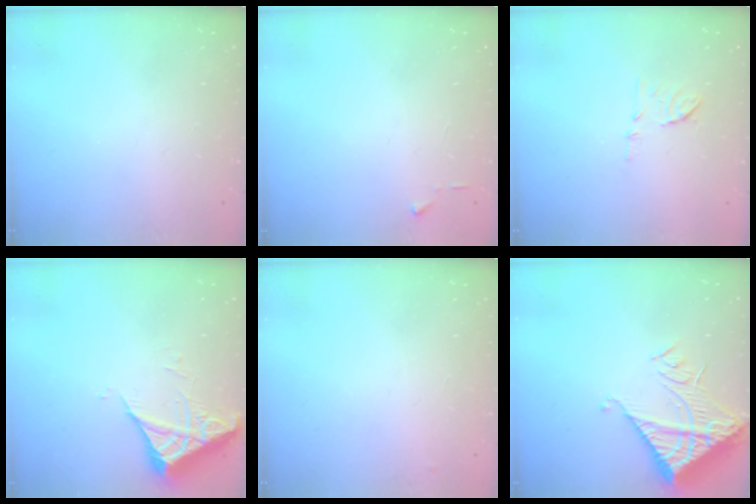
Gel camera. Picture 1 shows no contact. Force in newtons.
{"total": 3.0, "press": 2.9, "slide": 0.4}
{"total": 7.5, "press": 7.5, "slide": 0.8}
{"total": 5.4, "press": 5.3, "slide": 0.6}
{"total": 3.2, "press": 3.2, "slide": 0.4}
{"total": 13.1, "press": 13.0, "slide": 1.7}